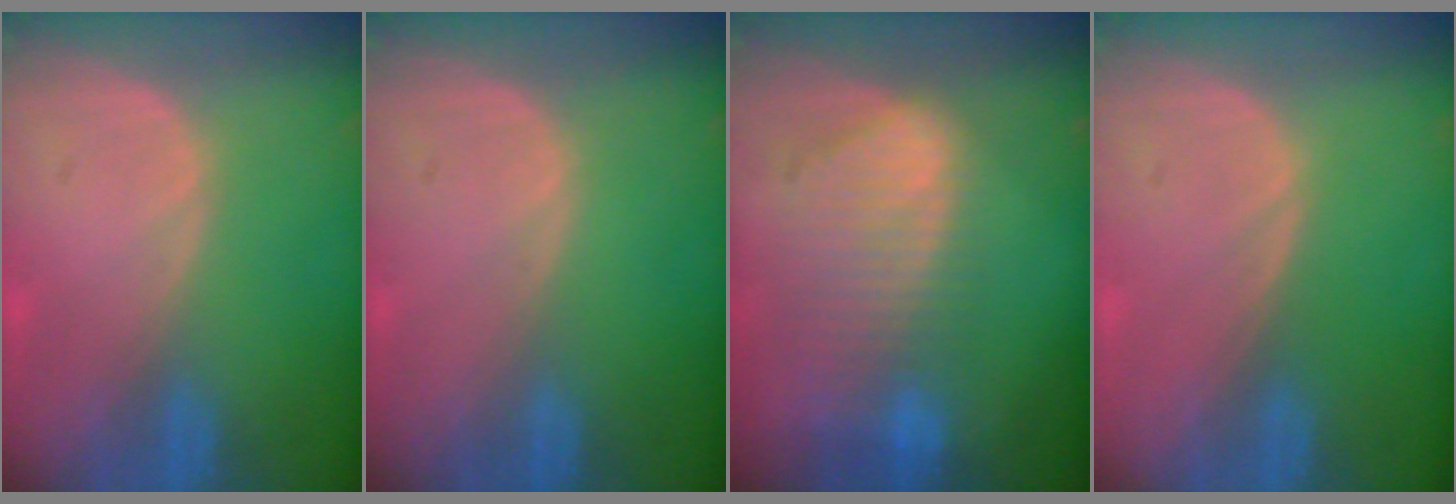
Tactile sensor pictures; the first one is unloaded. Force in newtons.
{"total": 0.0}
{"total": 9.3, "press": 8.1, "slide": 4.6}
{"total": 0.0}